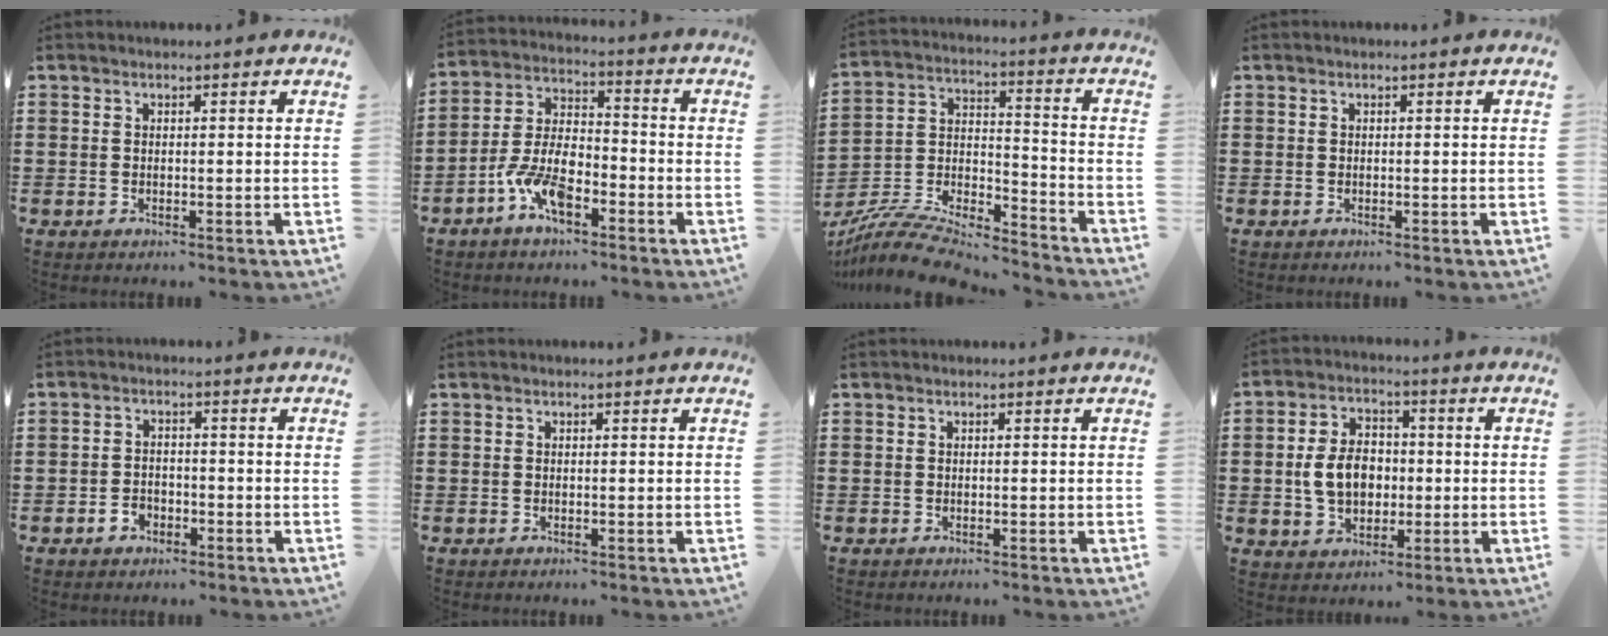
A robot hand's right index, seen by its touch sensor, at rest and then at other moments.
{"total": 8.1, "force": [-4.3, 3.7, 5.9], "torque": [-0.145, -0.001, -0.086]}
{"total": 8.9, "force": [-8.4, 1.5, 2.5], "torque": [-0.056, 0.007, -0.169]}
{"total": 0.0}
{"total": 2.5, "force": [-1.5, 1.8, 0.9], "torque": [-0.022, 0.002, -0.032]}
{"total": 0.0}
{"total": 0.0}
{"total": 7.5, "force": [-0.5, 5.5, 5.1], "torque": [-0.116, 0.005, -0.015]}